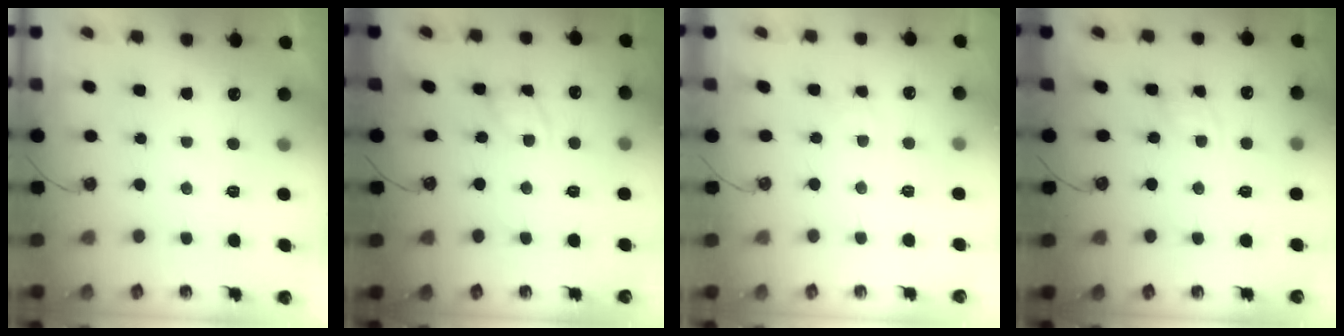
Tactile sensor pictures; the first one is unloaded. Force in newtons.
{"total": 7.2, "press": 7.2, "slide": 0.5}
{"total": 1.1, "press": 1.0, "slide": 0.2}
{"total": 4.2, "press": 4.2, "slide": 0.4}